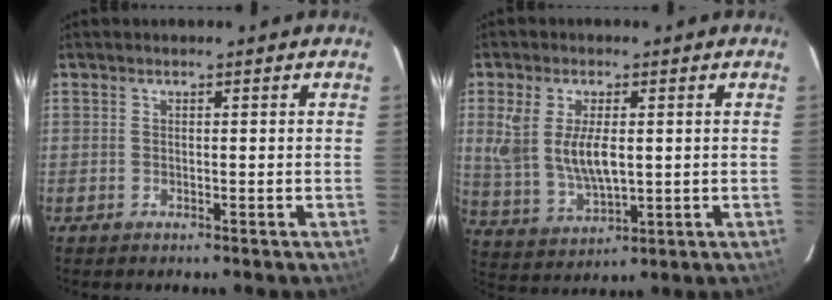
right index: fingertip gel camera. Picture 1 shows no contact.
{"total": 10.1, "force": [1.2, 4.9, 8.8], "torque": [-0.185, -0.006, 0.035]}